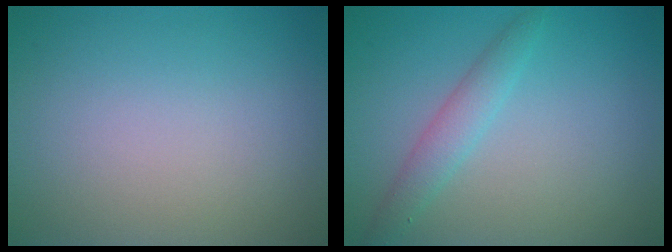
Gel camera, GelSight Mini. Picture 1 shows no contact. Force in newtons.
{"total": 2.2, "press": 2.2, "slide": 0.1}